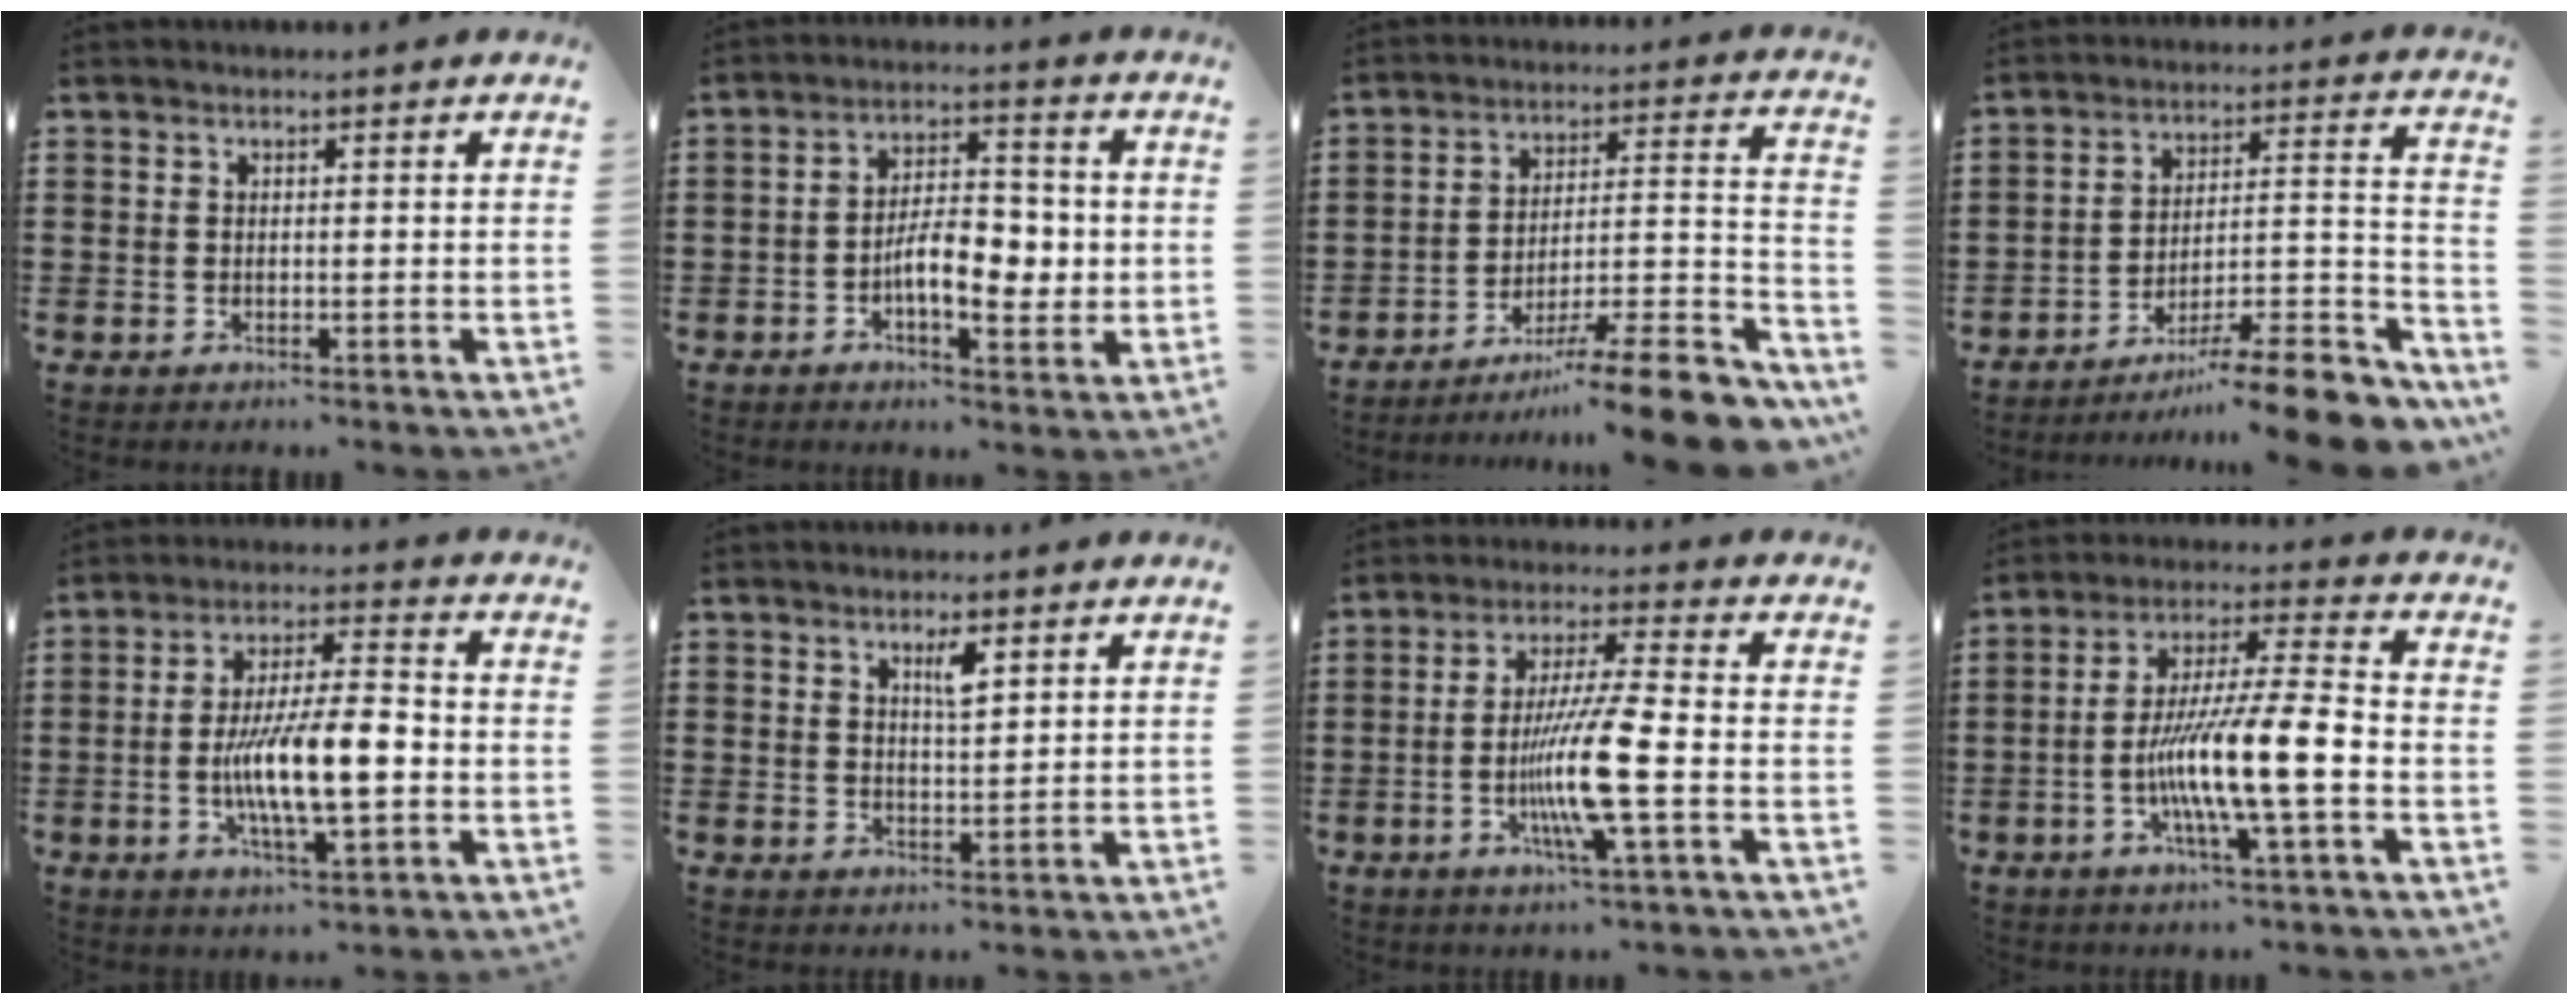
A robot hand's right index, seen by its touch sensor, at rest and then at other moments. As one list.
[{"total": 7.2, "force": [-1.3, 4.0, 5.8], "torque": [-0.084, 0.004, -0.030]}, {"total": 12.3, "force": [-9.3, 0.9, 8.0], "torque": [-0.092, 0.017, -0.172]}, {"total": 11.1, "force": [-8.6, 1.3, 6.9], "torque": [-0.085, 0.017, -0.162]}, {"total": 11.1, "force": [-2.3, 3.2, 10.4], "torque": [-0.194, -0.004, -0.044]}, {"total": 2.9, "force": [1.6, 0.7, 2.3], "torque": [-0.033, -0.002, 0.023]}, {"total": 10.7, "force": [-2.9, 0.4, 10.3], "torque": [-0.206, -0.018, -0.061]}, {"total": 12.4, "force": [-4.0, 1.1, 11.7], "torque": [-0.232, -0.006, -0.080]}]